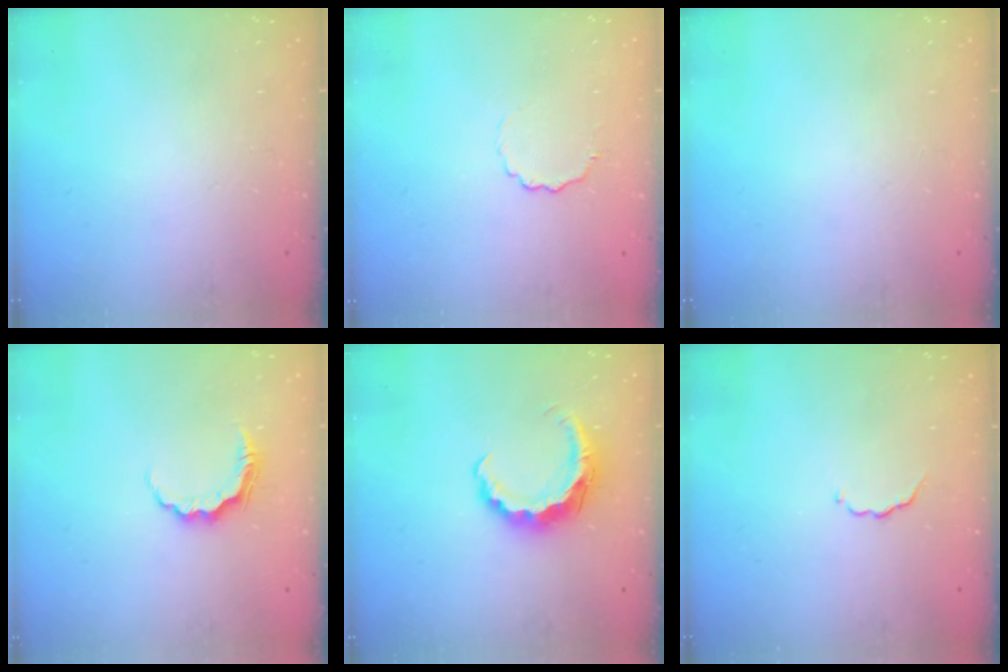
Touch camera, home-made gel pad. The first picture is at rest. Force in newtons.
{"total": 3.8, "press": 3.7, "slide": 1.1}
{"total": 0.0}
{"total": 5.8, "press": 5.8, "slide": 0.5}
{"total": 8.3, "press": 8.3, "slide": 0.9}
{"total": 2.8, "press": 2.7, "slide": 0.5}